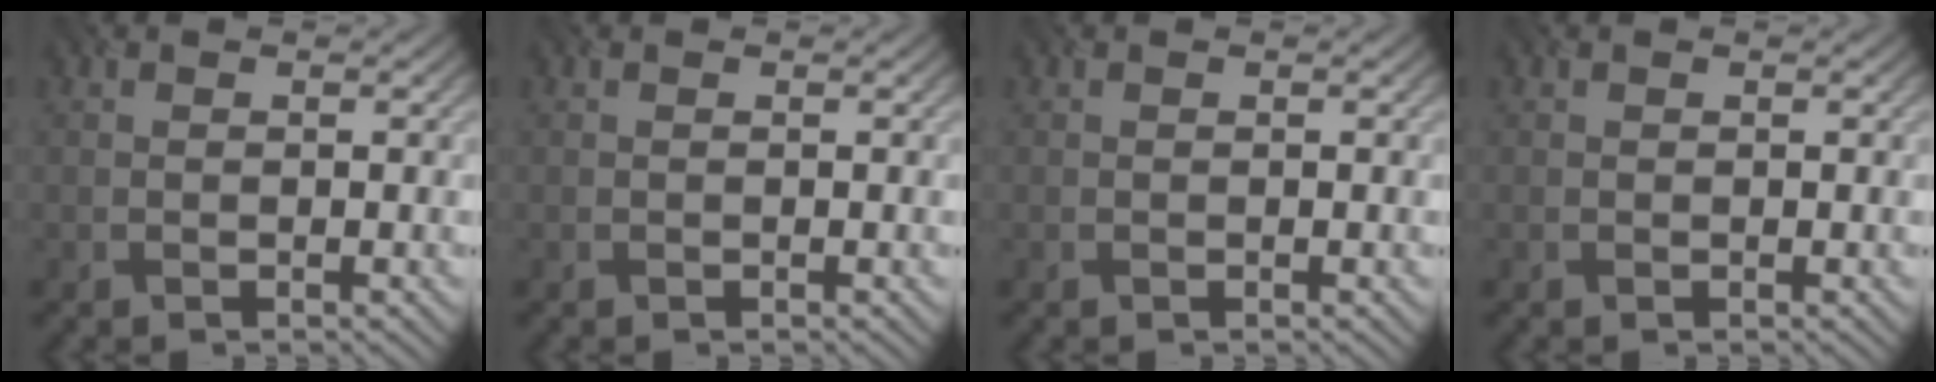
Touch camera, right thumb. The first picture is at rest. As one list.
[{"total": 0.0}, {"total": 0.0}, {"total": 0.0}]